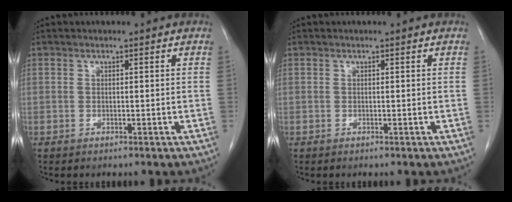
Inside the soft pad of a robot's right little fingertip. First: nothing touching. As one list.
[{"total": 0.0}]